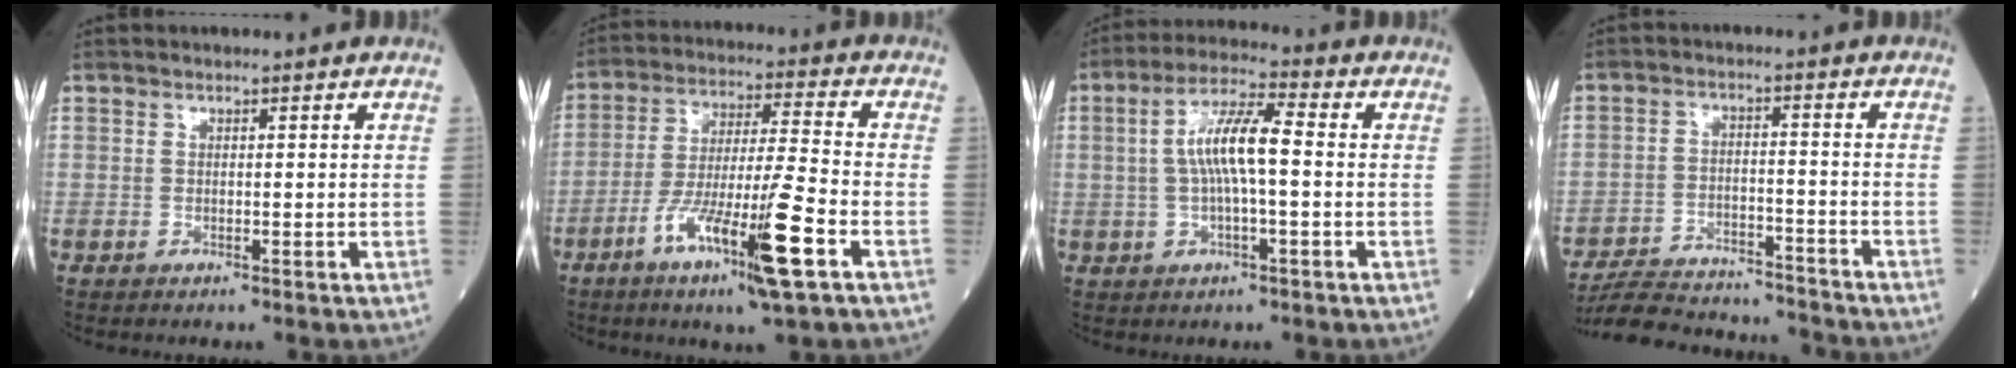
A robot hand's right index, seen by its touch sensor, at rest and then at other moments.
{"total": 13.7, "force": [-6.3, 0.0, 12.2], "torque": [-0.230, -0.018, -0.109]}
{"total": 8.3, "force": [0.3, 1.3, 8.2], "torque": [-0.162, 0.018, 0.001]}
{"total": 15.0, "force": [-14.4, 2.6, 3.6], "torque": [-0.066, 0.009, -0.216]}